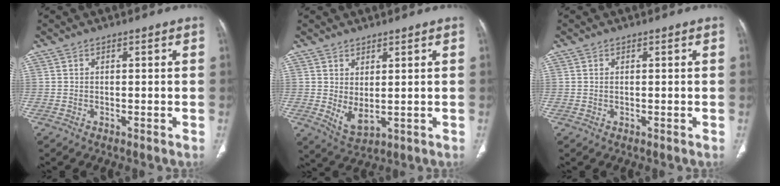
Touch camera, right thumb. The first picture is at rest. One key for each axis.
{"total": 4.7, "fx": 0.7, "fy": 2.2, "fz": 4.1, "tx": -0.070, "ty": -0.015, "tz": 0.028}
{"total": 0.0}